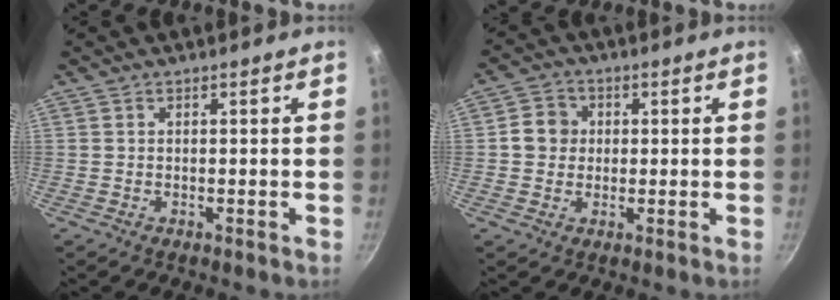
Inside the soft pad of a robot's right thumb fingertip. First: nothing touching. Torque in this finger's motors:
{"motor_torque": [0.44, 0.88, 0.36, -0.23, 0.01]}